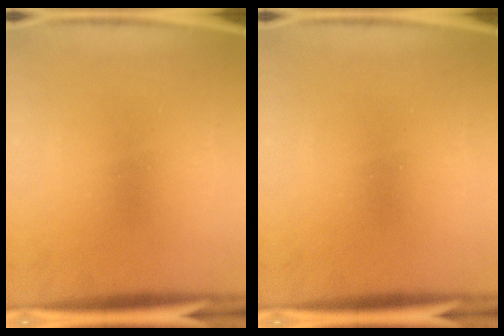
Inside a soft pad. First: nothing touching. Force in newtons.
{"total": 0.0}